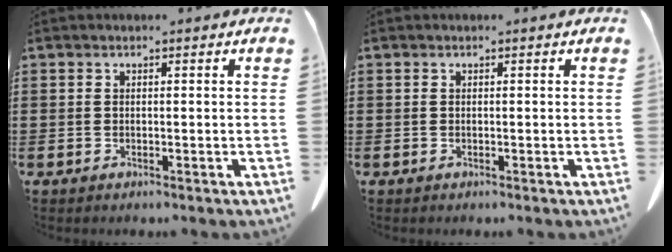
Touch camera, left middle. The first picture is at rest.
{"total": 0.0}